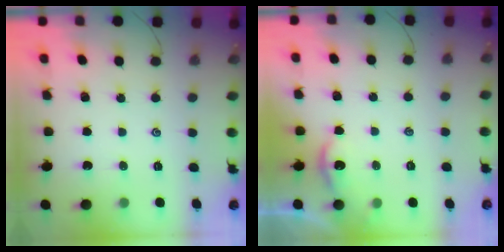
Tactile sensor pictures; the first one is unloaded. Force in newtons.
{"total": 2.4, "press": 2.4, "slide": 0.1}